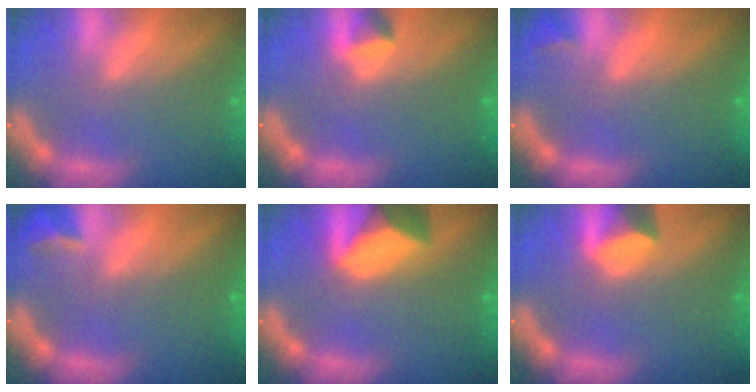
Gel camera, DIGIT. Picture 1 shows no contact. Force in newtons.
{"total": 1.4}
{"total": 0.9}
{"total": 1.9}
{"total": 7.5}
{"total": 3.0}